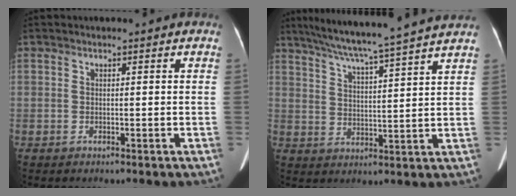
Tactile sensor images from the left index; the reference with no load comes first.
{"total": 17.1, "force": [14.9, -1.6, 8.3], "torque": [-0.148, 0.003, 0.210]}